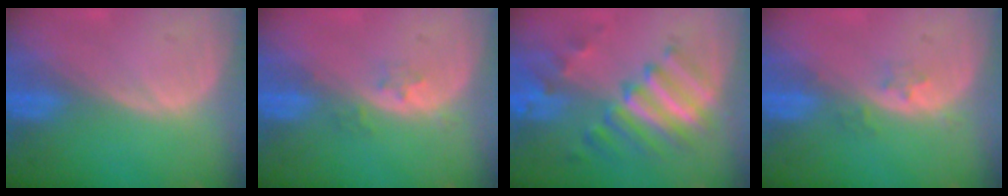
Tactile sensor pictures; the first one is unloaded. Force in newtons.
{"total": 2.1, "press": 1.8, "slide": 1.2}
{"total": 9.5, "press": 8.2, "slide": 4.9}
{"total": 2.1, "press": 1.8, "slide": 1.2}